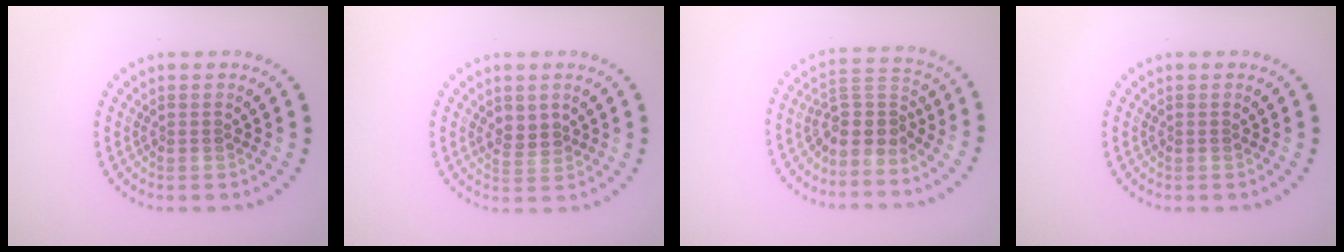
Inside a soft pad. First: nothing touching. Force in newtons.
{"total": 1.8, "press": 1.7, "slide": 0.7}
{"total": 3.3, "press": 2.5, "slide": 2.1}
{"total": 0.0}